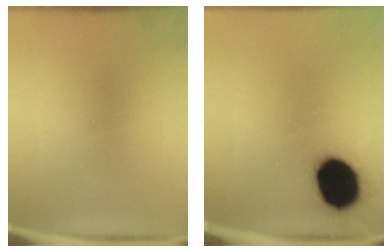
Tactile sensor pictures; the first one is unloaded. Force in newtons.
{"total": 17.4}